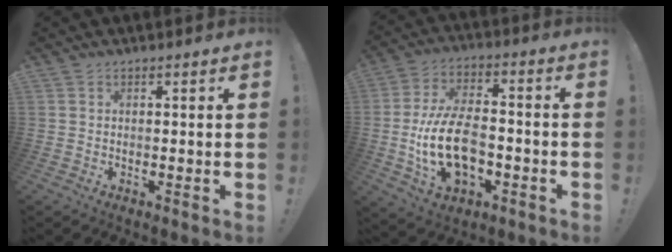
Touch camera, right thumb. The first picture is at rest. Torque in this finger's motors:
{"motor_torque": [1.78, 2.25, 1.31, -1.10, 0.18]}